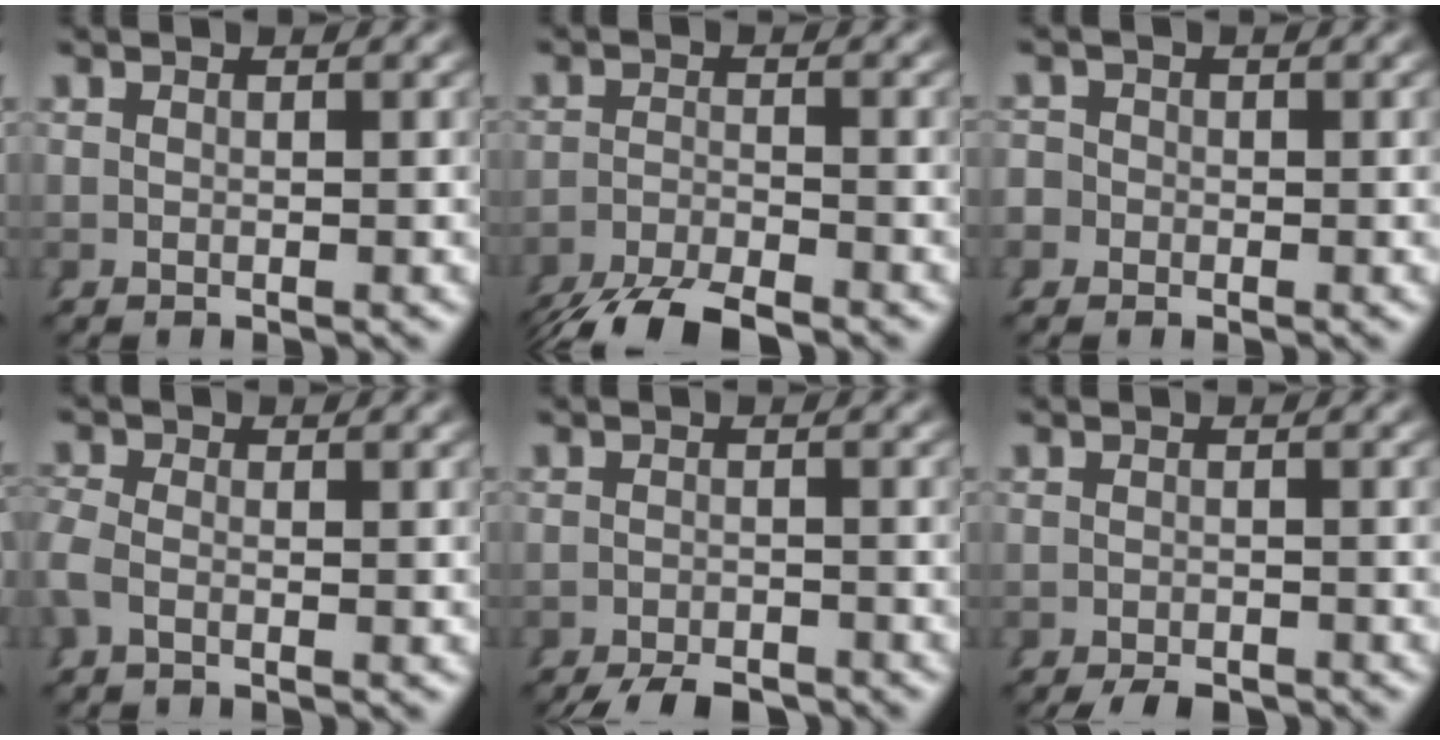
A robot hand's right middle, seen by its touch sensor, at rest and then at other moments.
{"total": 5.2, "force": [-4.8, 0.6, 1.8], "torque": [-0.020, -0.005, -0.078]}
{"total": 2.3, "force": [-0.8, 2.1, 0.1], "torque": [-0.007, -0.002, -0.023]}
{"total": 1.7, "force": [-0.5, 1.2, 1.1], "torque": [-0.035, -0.002, -0.014]}
{"total": 4.1, "force": [-3.8, 1.0, 1.2], "torque": [-0.005, -0.008, -0.060]}
{"total": 2.4, "force": [-2.1, 0.7, 0.7], "torque": [-0.005, -0.007, -0.035]}